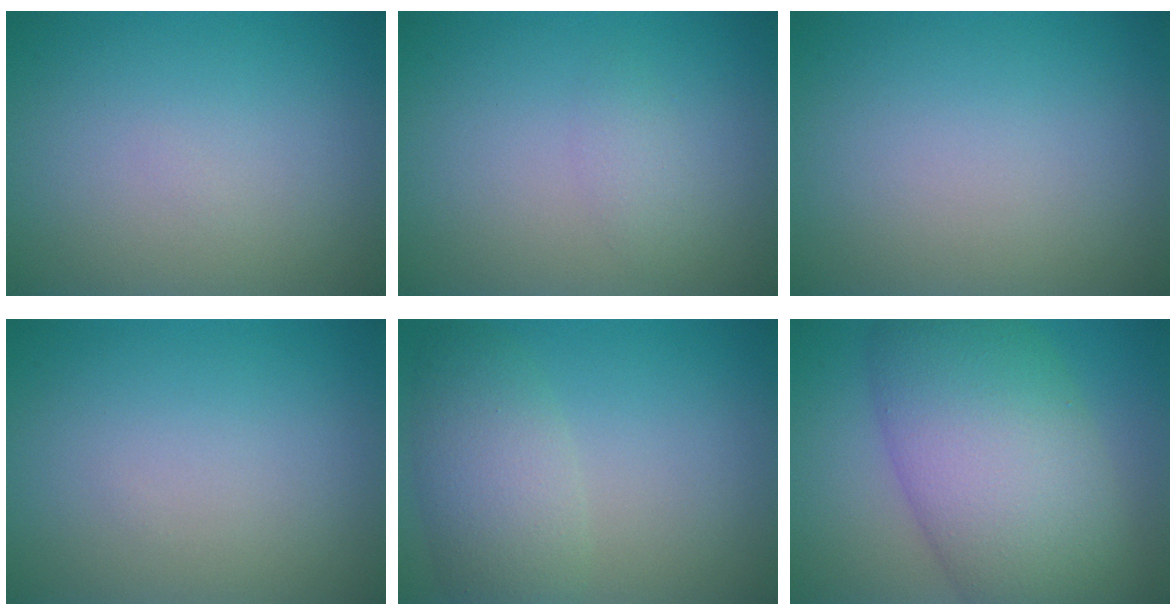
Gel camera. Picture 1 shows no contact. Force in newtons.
{"total": 1.1, "press": 1.1, "slide": 0.1}
{"total": 0.0}
{"total": 0.0}
{"total": 4.6, "press": 4.6, "slide": 0.3}
{"total": 12.0, "press": 12.0, "slide": 0.5}